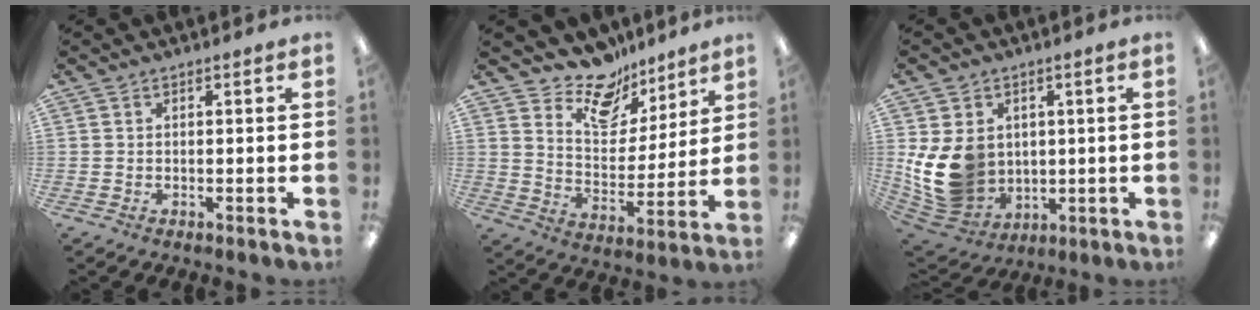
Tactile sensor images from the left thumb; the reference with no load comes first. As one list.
[{"total": 14.0, "force": [11.5, 6.6, 4.3], "torque": [-0.078, -0.085, 0.212]}, {"total": 13.4, "force": [1.5, 11.3, 7.0], "torque": [-0.169, -0.019, 0.036]}]